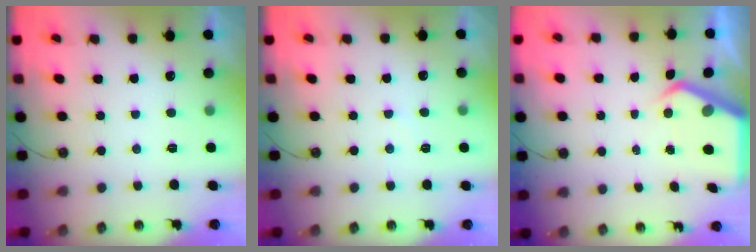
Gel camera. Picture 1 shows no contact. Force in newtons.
{"total": 3.7, "press": 3.6, "slide": 0.6}
{"total": 5.4, "press": 5.4, "slide": 0.4}